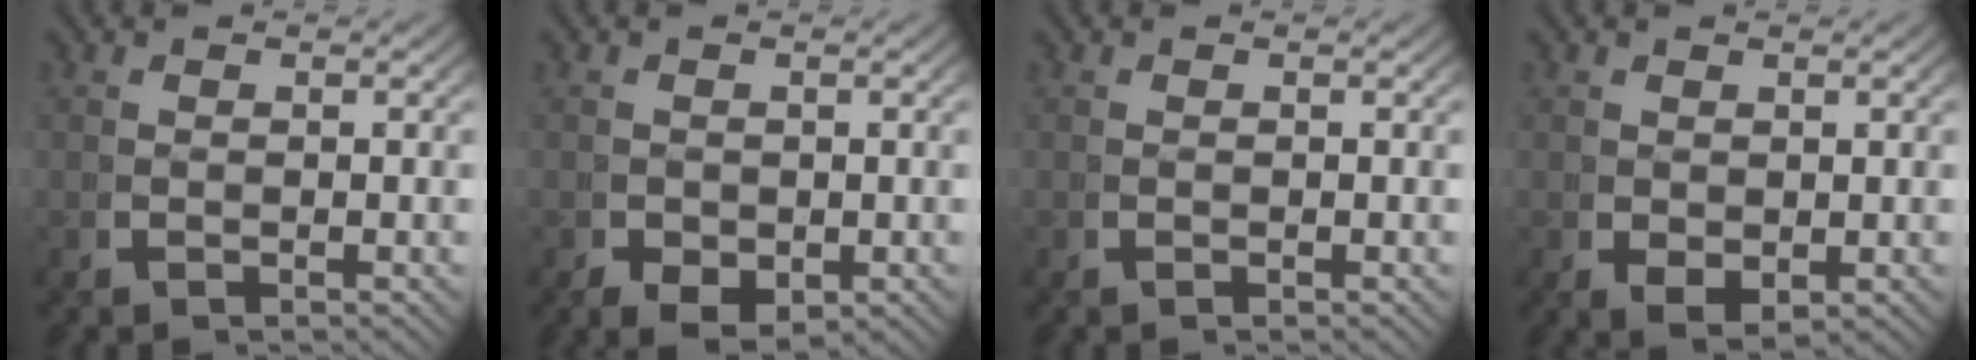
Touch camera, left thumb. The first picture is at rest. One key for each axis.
{"total": 3.3, "fx": -0.9, "fy": 2.4, "fz": 2.0, "tx": -0.037, "ty": -0.025, "tz": -0.003}
{"total": 0.0}
{"total": 1.9, "fx": 0.1, "fy": 1.4, "fz": 1.4, "tx": -0.033, "ty": -0.021, "tz": 0.019}